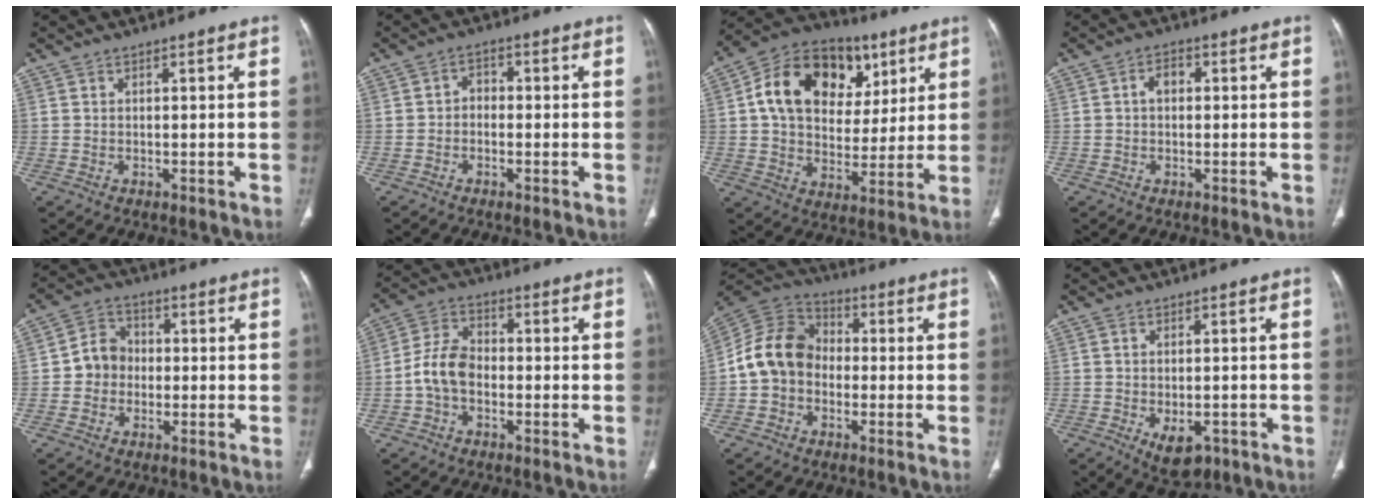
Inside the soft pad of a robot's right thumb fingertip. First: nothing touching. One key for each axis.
{"total": 2.6, "fx": -0.6, "fy": 2.1, "fz": 1.5, "tx": -0.008, "ty": 0.015, "tz": -0.020}
{"total": 21.2, "fx": 7.2, "fy": 15.3, "fz": 12.8, "tx": -0.181, "ty": 0.010, "tz": 0.115}
{"total": 2.8, "fx": 0.2, "fy": 2.0, "fz": 2.0, "tx": -0.026, "ty": 0.013, "tz": -0.002}
{"total": 6.6, "fx": -0.6, "fy": 5.9, "fz": 2.9, "tx": -0.023, "ty": 0.019, "tz": -0.022}
{"total": 4.0, "fx": -0.9, "fy": 2.5, "fz": 3.0, "tx": -0.058, "ty": 0.013, "tz": -0.023}
{"total": 11.8, "fx": -1.4, "fy": 9.6, "fz": 6.6, "tx": -0.115, "ty": 0.036, "tz": -0.040}
{"total": 6.2, "fx": -2.4, "fy": 3.6, "fz": 4.4, "tx": -0.058, "ty": 0.006, "tz": -0.022}